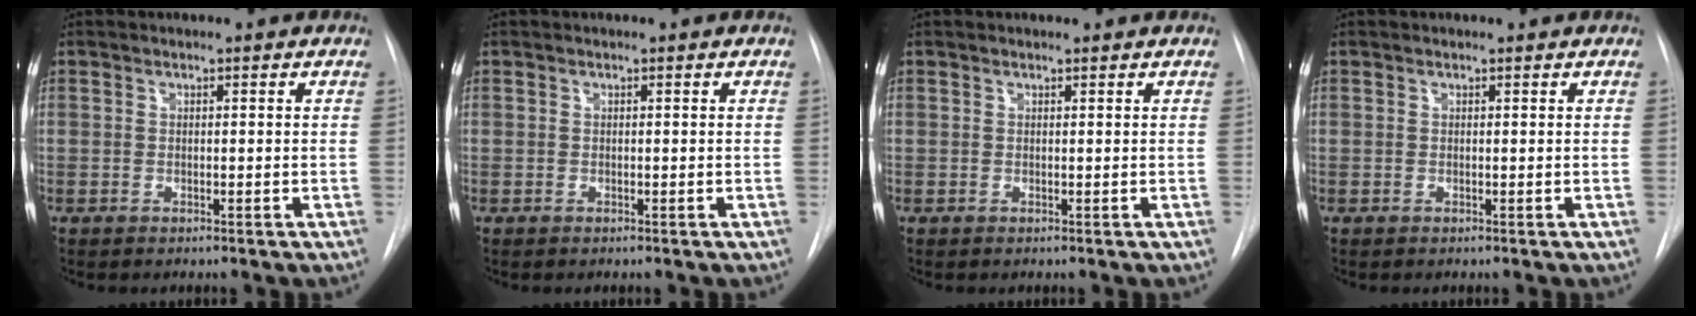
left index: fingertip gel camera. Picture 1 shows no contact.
{"total": 0.0}
{"total": 0.8, "force": [0.8, 0.0, 0.1], "torque": [-0.007, 0.007, 0.013]}
{"total": 0.0}